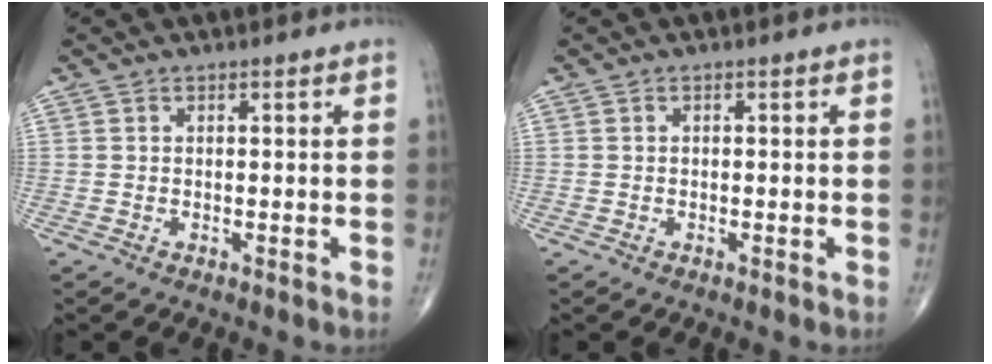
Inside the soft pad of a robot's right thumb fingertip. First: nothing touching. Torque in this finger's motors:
{"motor_torque": [-0.19, -0.06, 0.02, 0.16, -0.03]}